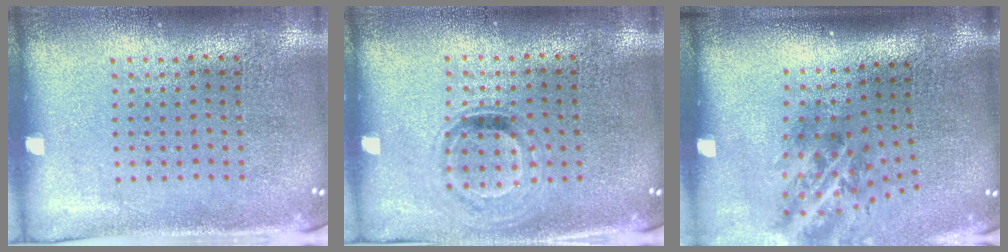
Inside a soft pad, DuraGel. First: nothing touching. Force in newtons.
{"total": 0.9, "press": 0.8, "slide": 0.5}
{"total": 1.9, "press": 1.3, "slide": 1.5}